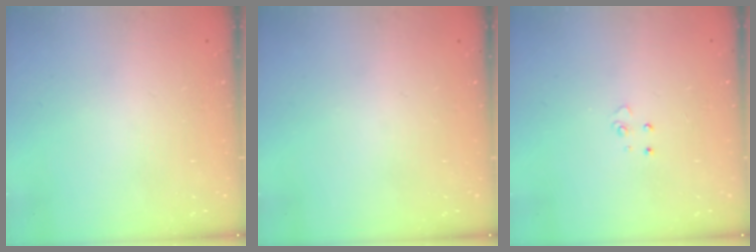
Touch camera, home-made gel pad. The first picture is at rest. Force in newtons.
{"total": 0.0}
{"total": 3.4, "press": 3.4, "slide": 0.3}